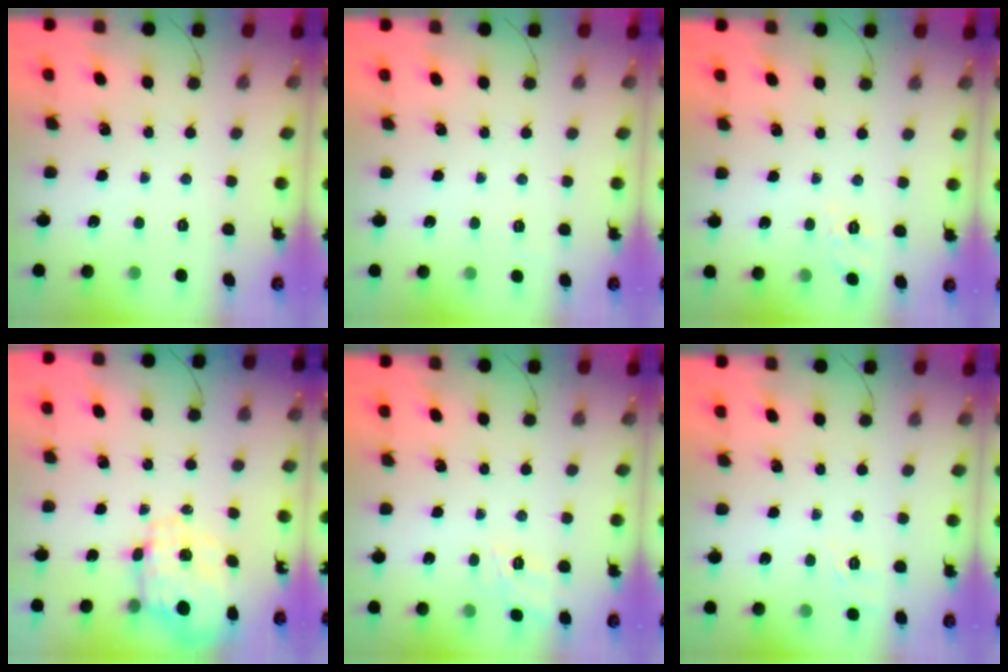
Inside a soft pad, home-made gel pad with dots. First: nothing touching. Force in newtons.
{"total": 2.0, "press": 1.6, "slide": 1.2}
{"total": 1.6, "press": 0.0, "slide": 1.6}
{"total": 3.4, "press": 3.1, "slide": 1.4}
{"total": 10.1, "press": 10.0, "slide": 1.5}
{"total": 1.6, "press": 0.2, "slide": 1.6}